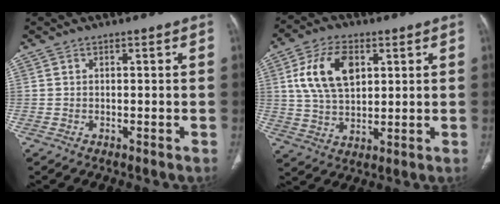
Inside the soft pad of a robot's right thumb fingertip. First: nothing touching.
{"total": 12.4, "force": [3.7, 7.4, 9.2], "torque": [-0.161, -0.005, 0.073]}